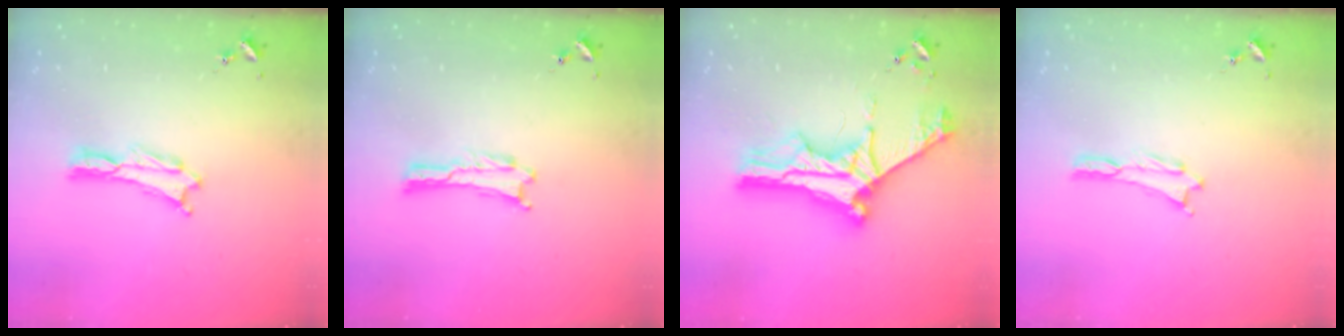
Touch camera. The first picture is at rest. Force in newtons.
{"total": 0.0}
{"total": 10.9, "press": 10.9, "slide": 1.1}
{"total": 0.0}